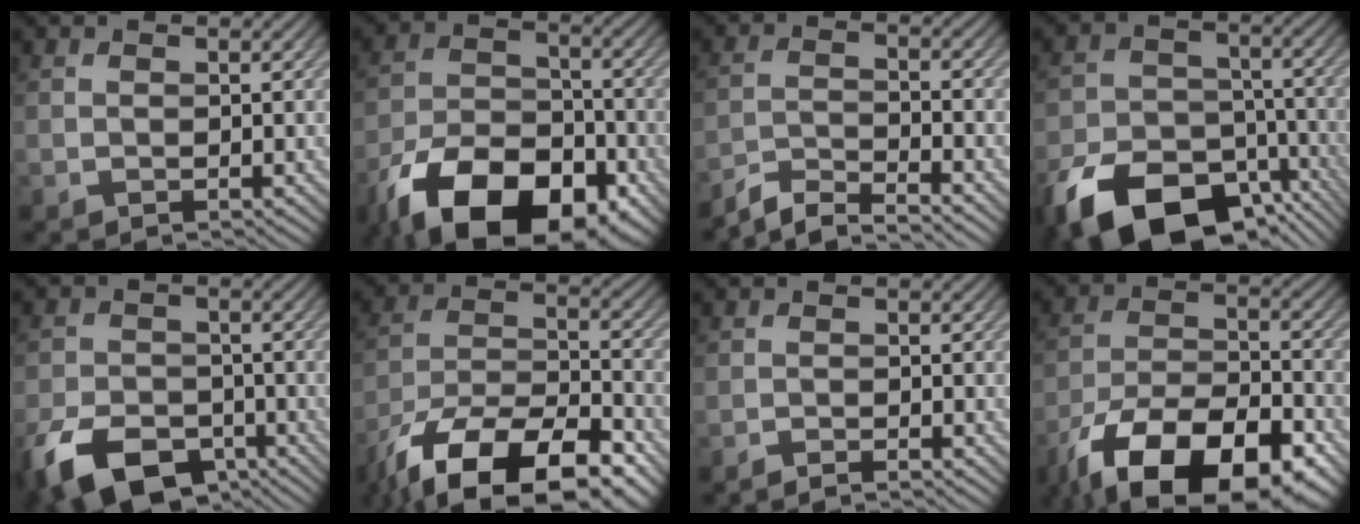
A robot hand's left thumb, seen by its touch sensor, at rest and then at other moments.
{"total": 16.2, "force": [-10.0, 8.2, 9.8], "torque": [-0.201, -0.032, -0.171]}
{"total": 5.1, "force": [-4.8, 0.6, 1.8], "torque": [-0.037, -0.001, -0.094]}
{"total": 15.1, "force": [-9.5, 8.7, 8.0], "torque": [-0.173, -0.038, -0.155]}
{"total": 10.7, "force": [-6.4, 6.1, 5.9], "torque": [-0.125, -0.026, -0.114]}
{"total": 16.3, "force": [-11.3, 6.4, 9.9], "torque": [-0.213, -0.031, -0.186]}
{"total": 1.4, "force": [-1.2, 0.1, 0.7], "torque": [-0.007, 0.001, -0.024]}
{"total": 17.4, "force": [-11.0, 7.7, 11.1], "torque": [-0.216, -0.033, -0.176]}